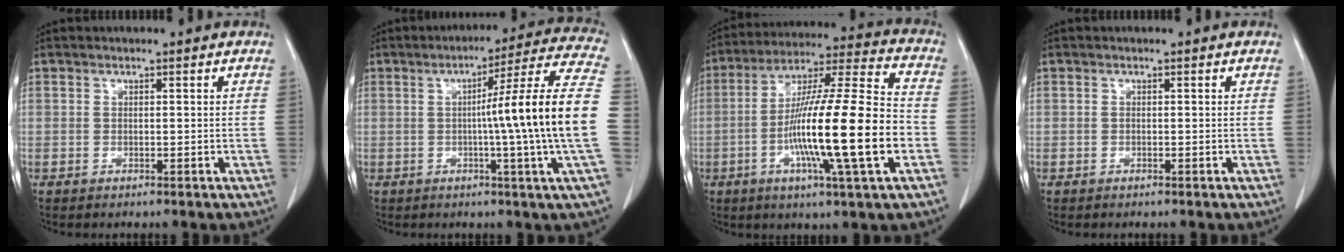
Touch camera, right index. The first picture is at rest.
{"total": 16.2, "force": [-1.3, -2.9, 15.9], "torque": [-0.223, -0.004, -0.029]}
{"total": 20.5, "force": [-4.7, 0.3, 20.0], "torque": [-0.343, -0.007, -0.084]}
{"total": 0.0}